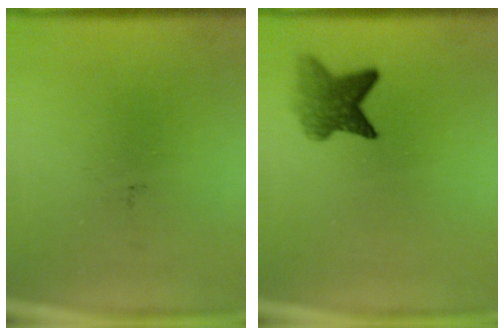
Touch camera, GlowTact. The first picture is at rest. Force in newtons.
{"total": 5.0}